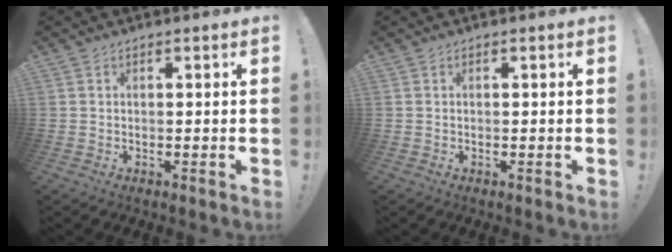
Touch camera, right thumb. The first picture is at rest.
{"total": 0.0}